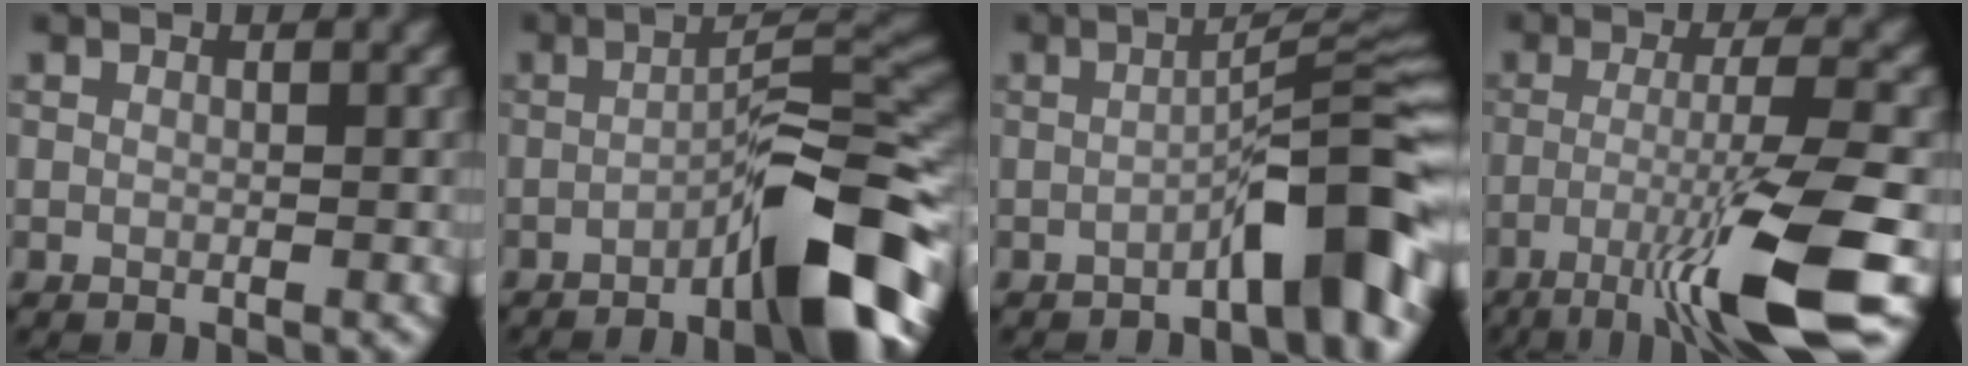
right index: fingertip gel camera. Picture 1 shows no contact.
{"total": 10.4, "force": [-5.1, 2.0, 8.9], "torque": [-0.117, 0.016, -0.085]}
{"total": 6.7, "force": [-3.1, 0.9, 5.8], "torque": [-0.079, 0.025, -0.054]}
{"total": 10.2, "force": [-4.9, 1.1, 8.9], "torque": [-0.140, 0.003, -0.090]}